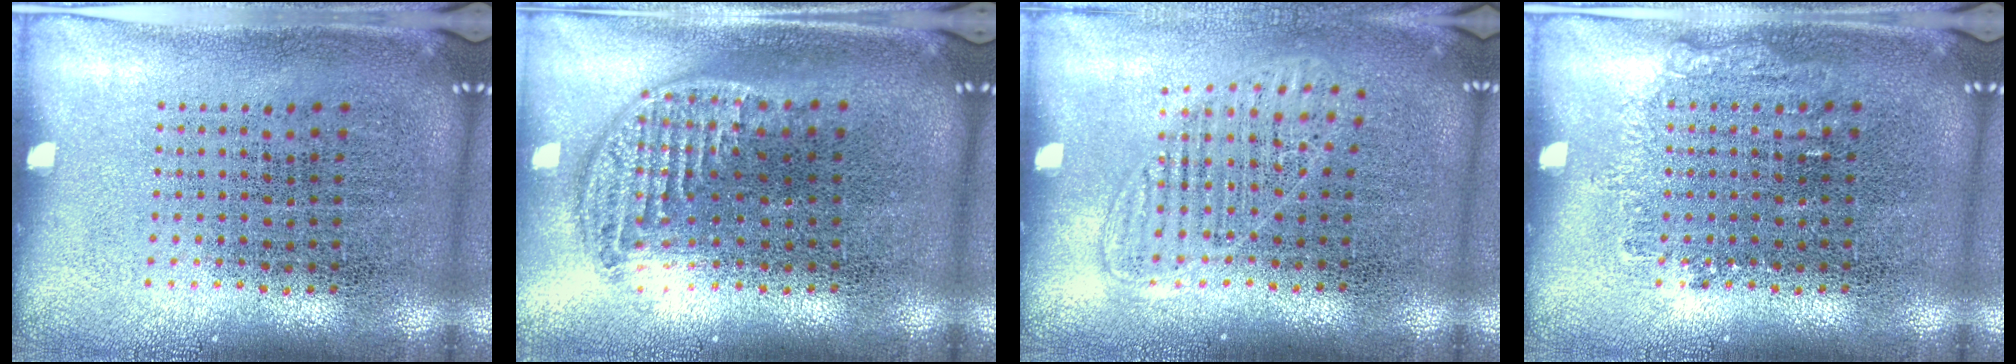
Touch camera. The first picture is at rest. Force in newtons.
{"total": 1.3, "press": 1.1, "slide": 0.6}
{"total": 1.2, "press": 1.1, "slide": 0.5}
{"total": 0.8, "press": 0.7, "slide": 0.2}